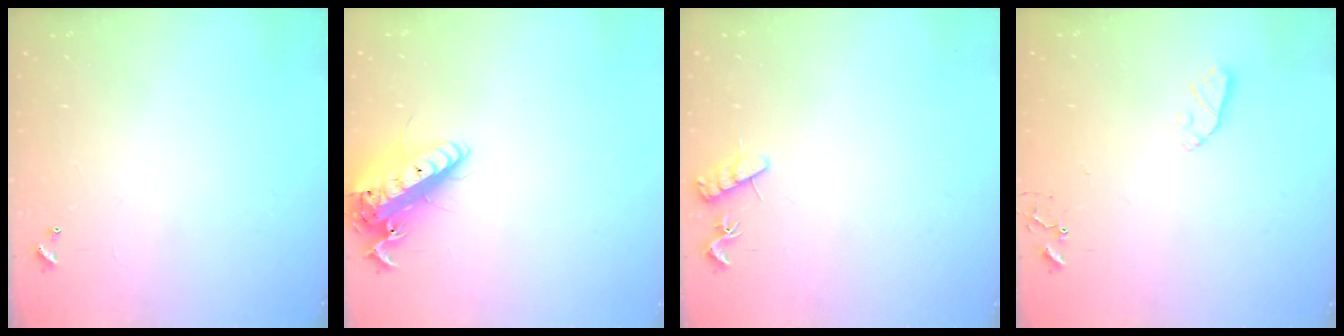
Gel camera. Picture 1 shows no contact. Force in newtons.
{"total": 16.4, "press": 16.0, "slide": 3.4}
{"total": 8.1, "press": 8.1, "slide": 0.6}
{"total": 5.2, "press": 5.2, "slide": 0.7}